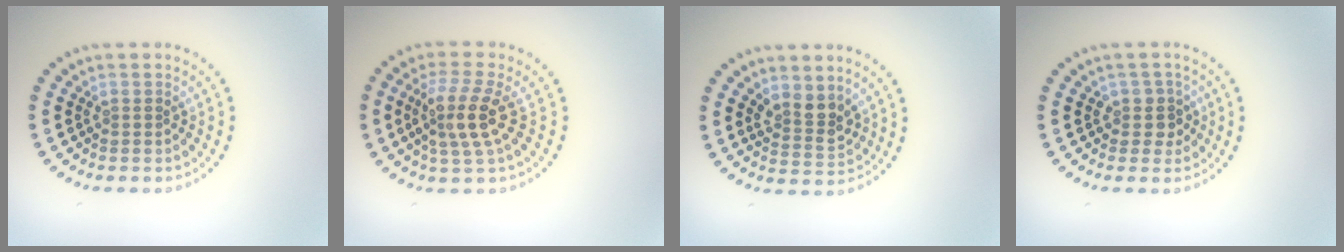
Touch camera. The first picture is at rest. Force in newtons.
{"total": 3.8, "press": 3.3, "slide": 2.0}
{"total": 2.7, "press": 2.4, "slide": 1.2}
{"total": 1.9, "press": 1.6, "slide": 1.0}